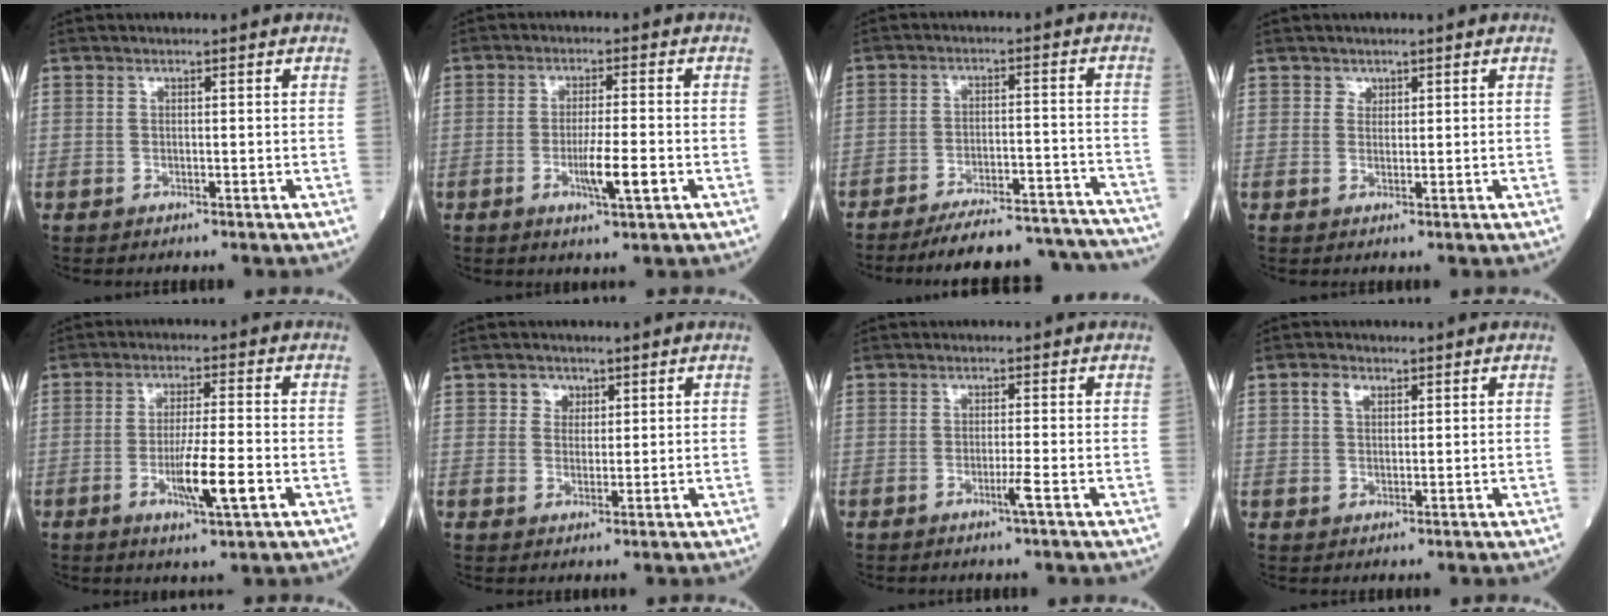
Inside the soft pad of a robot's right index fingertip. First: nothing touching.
{"total": 5.7, "force": [-1.8, 0.2, 5.4], "torque": [-0.095, -0.008, -0.031]}
{"total": 21.0, "force": [-20.0, 2.4, 5.8], "torque": [-0.051, 0.009, -0.261]}
{"total": 1.0, "force": [0.7, 0.8, 0.1], "torque": [0.007, -0.004, 0.008]}
{"total": 7.7, "force": [-2.5, 0.2, 7.3], "torque": [-0.130, -0.012, -0.043]}
{"total": 2.6, "force": [1.3, 2.1, 0.7], "torque": [-0.010, 0.003, 0.019]}
{"total": 1.9, "force": [-0.9, -0.6, 1.6], "torque": [-0.031, -0.004, -0.019]}
{"total": 2.6, "force": [1.3, 1.6, 1.6], "torque": [-0.034, 0.007, 0.026]}